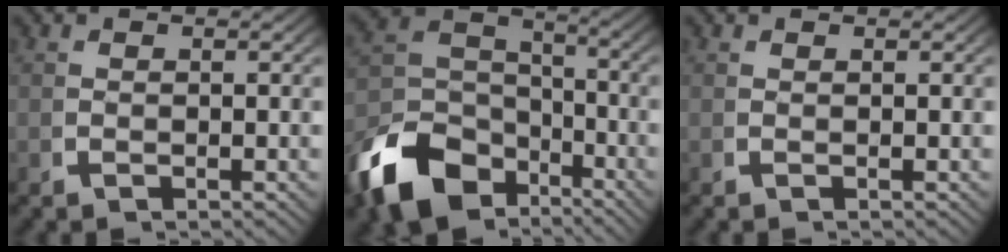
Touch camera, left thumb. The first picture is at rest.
{"total": 12.8, "force": [-5.0, 8.9, 7.8], "torque": [-0.154, -0.041, -0.071]}
{"total": 0.0}